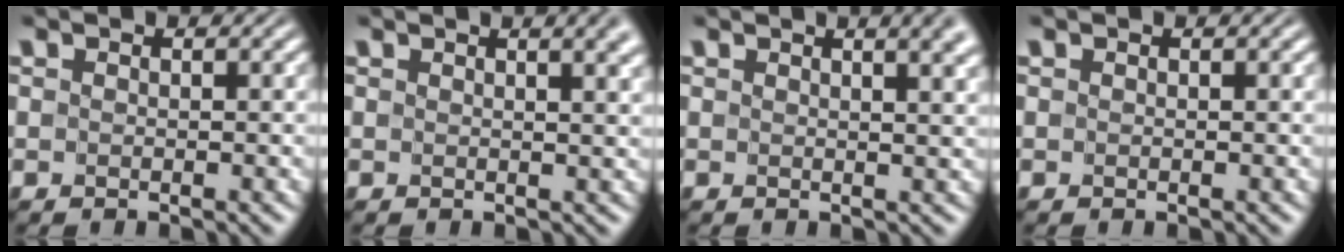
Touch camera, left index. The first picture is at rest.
{"total": 2.7, "force": [1.4, 1.0, 2.1], "torque": [-0.014, 0.006, 0.013]}
{"total": 3.3, "force": [1.7, 1.1, 2.5], "torque": [-0.018, 0.007, 0.015]}
{"total": 0.0}